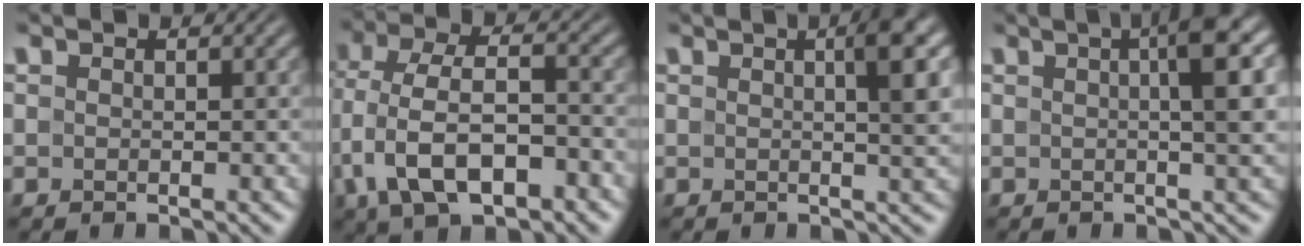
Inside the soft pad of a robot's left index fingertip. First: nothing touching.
{"total": 9.0, "force": [-3.0, 4.9, 6.9], "torque": [-0.141, 0.008, -0.064]}
{"total": 4.0, "force": [0.9, 0.6, 3.8], "torque": [-0.048, 0.008, 0.010]}
{"total": 6.1, "force": [1.3, 1.2, 5.8], "torque": [-0.063, 0.019, 0.014]}